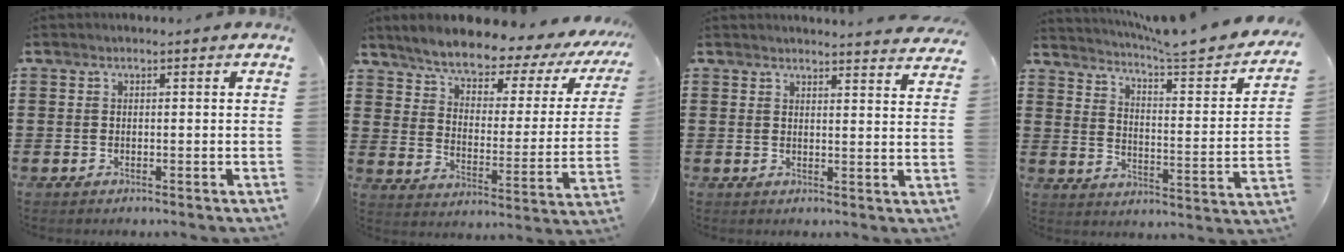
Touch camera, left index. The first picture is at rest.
{"total": 5.8, "force": [5.2, 1.1, 2.3], "torque": [-0.075, -0.041, 0.082]}
{"total": 2.9, "force": [2.9, -0.5, 0.1], "torque": [-0.004, -0.017, 0.051]}
{"total": 5.1, "force": [4.4, -0.5, 2.4], "torque": [-0.063, -0.041, 0.065]}